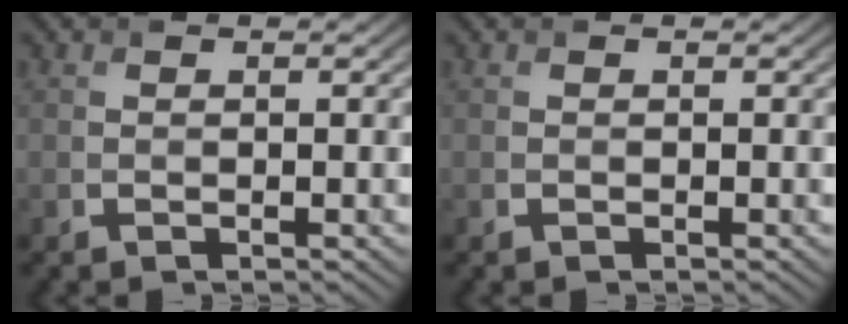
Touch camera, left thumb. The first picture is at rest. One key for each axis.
{"total": 0.0}